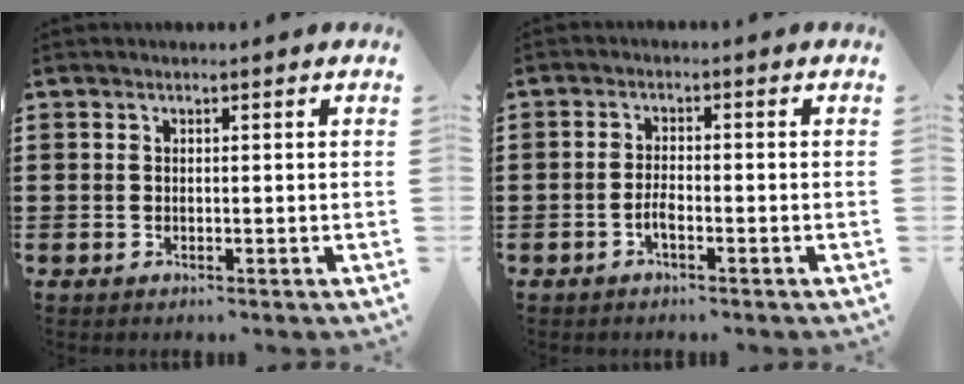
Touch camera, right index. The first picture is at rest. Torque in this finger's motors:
{"motor_torque": [0.09, 2.04, 0.00, -0.01]}